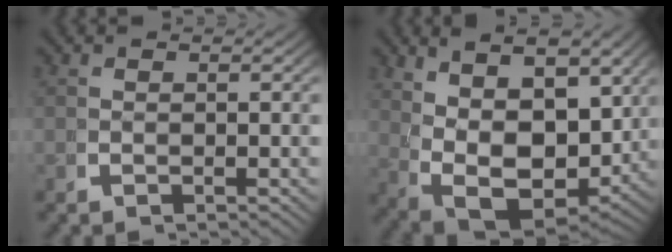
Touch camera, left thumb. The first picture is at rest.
{"total": 11.8, "force": [-0.6, 8.0, 8.7], "torque": [-0.187, -0.058, 0.015]}